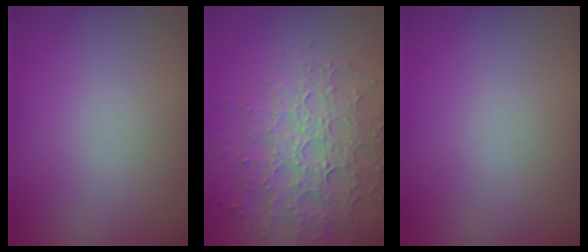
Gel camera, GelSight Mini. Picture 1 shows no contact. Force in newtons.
{"total": 6.0, "press": 5.0, "slide": 3.3}
{"total": 0.0}